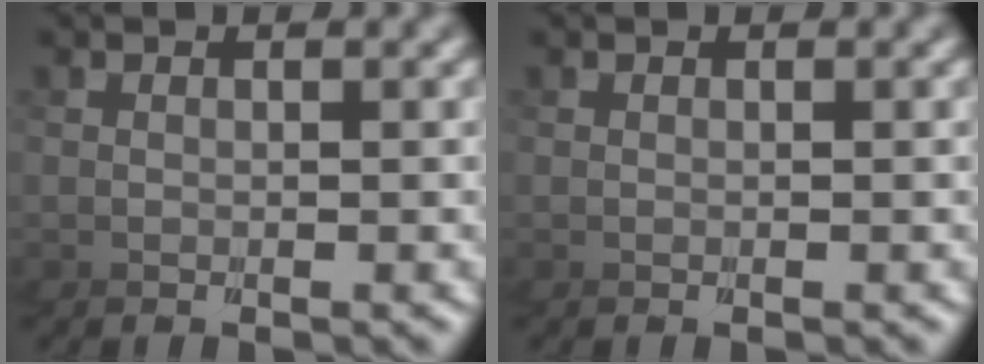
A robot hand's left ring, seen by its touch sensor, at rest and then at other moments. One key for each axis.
{"total": 0.0}